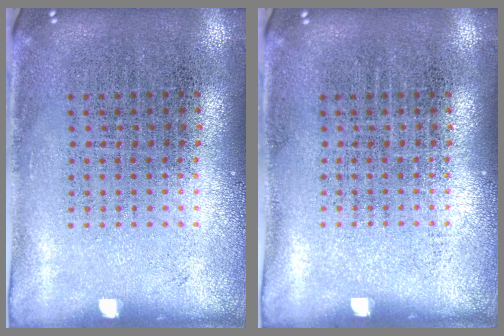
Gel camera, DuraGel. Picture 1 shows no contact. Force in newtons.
{"total": 0.0}